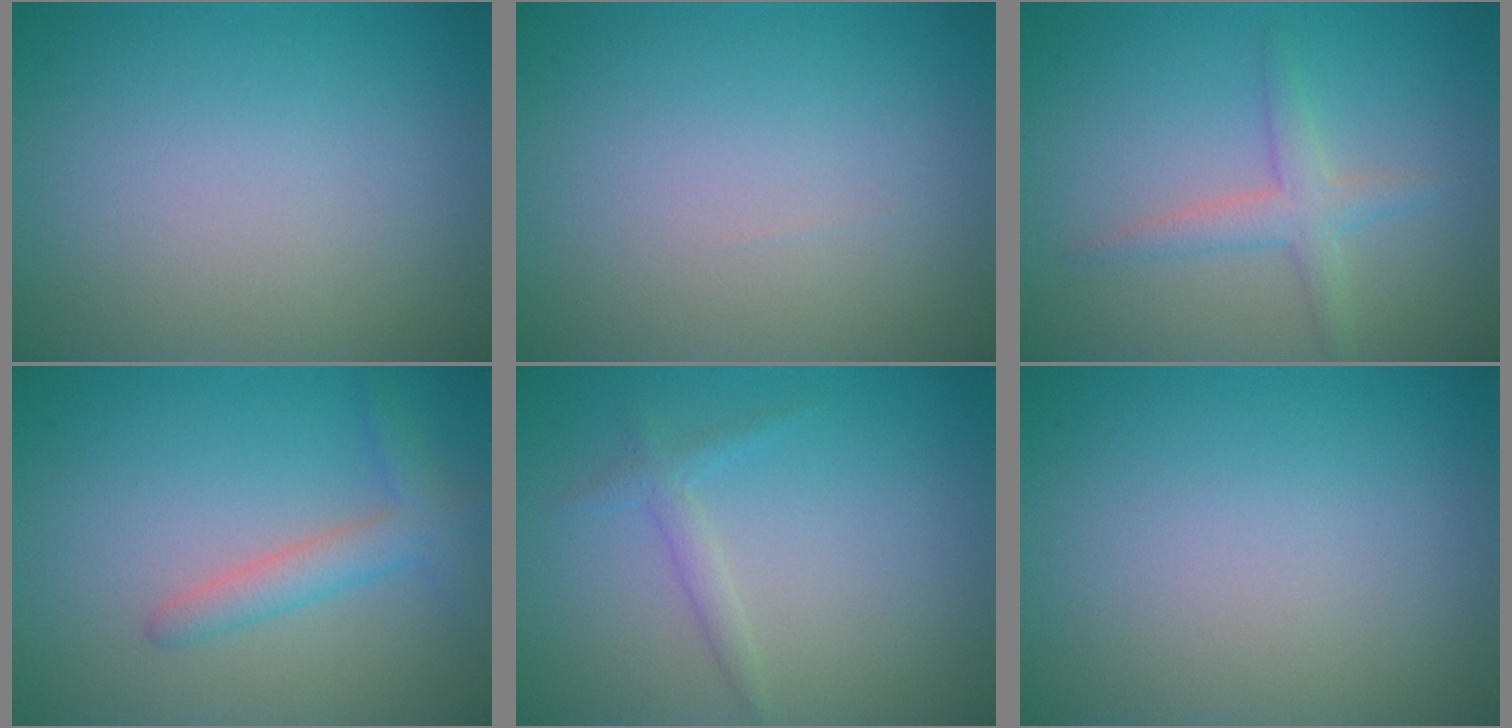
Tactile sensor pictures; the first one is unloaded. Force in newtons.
{"total": 0.0}
{"total": 2.3, "press": 2.3, "slide": 0.2}
{"total": 2.1, "press": 2.1, "slide": 0.2}
{"total": 1.3, "press": 1.3, "slide": 0.1}
{"total": 0.0}